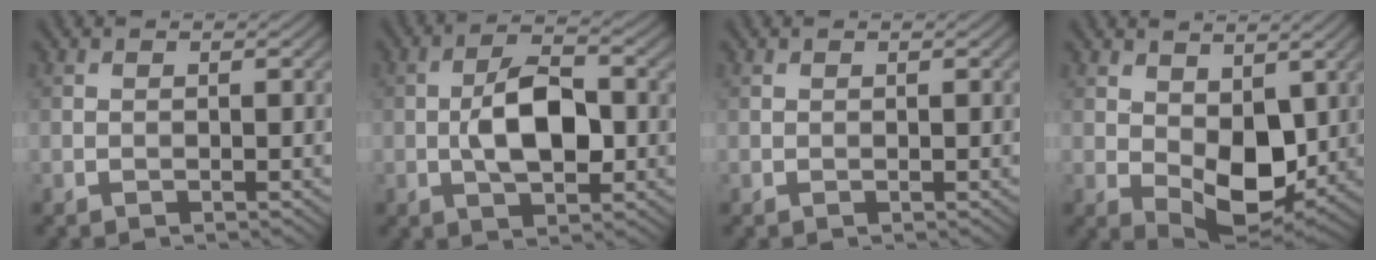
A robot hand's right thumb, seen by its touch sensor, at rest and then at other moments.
{"total": 7.8, "force": [-0.6, 3.6, 6.9], "torque": [-0.128, 0.006, -0.016]}
{"total": 0.0}
{"total": 8.9, "force": [1.0, 5.5, 6.9], "torque": [-0.125, -0.015, 0.021]}